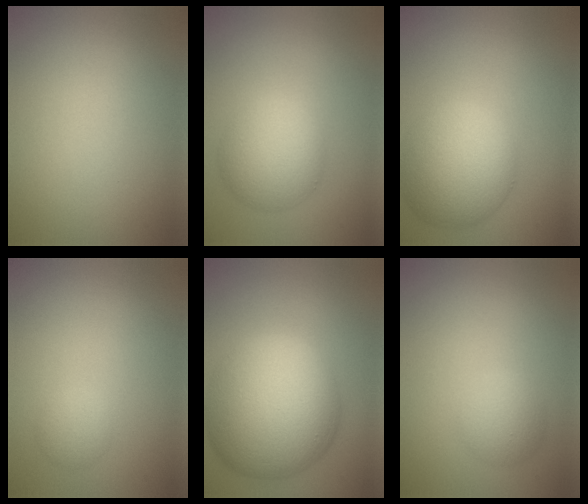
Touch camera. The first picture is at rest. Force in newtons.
{"total": 5.2, "press": 5.2, "slide": 0.1}
{"total": 7.3, "press": 7.3, "slide": 0.7}
{"total": 1.5, "press": 1.5, "slide": 0.0}
{"total": 13.6, "press": 13.6, "slide": 0.4}
{"total": 2.6, "press": 2.6, "slide": 0.1}